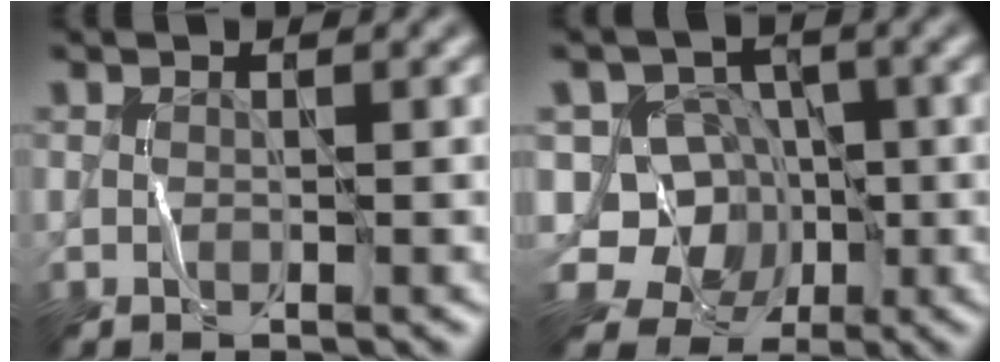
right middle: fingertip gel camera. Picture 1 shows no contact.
{"total": 7.2, "force": [-2.0, 6.6, 1.8], "torque": [-0.006, 0.004, -0.049]}